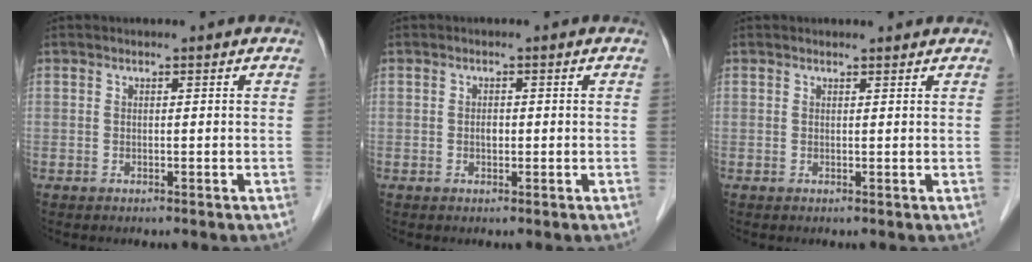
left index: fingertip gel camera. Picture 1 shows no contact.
{"total": 1.0, "force": [-0.2, 0.6, 0.7], "torque": [-0.013, 0.000, -0.004]}
{"total": 1.9, "force": [1.9, 0.4, 0.3], "torque": [-0.012, 0.005, 0.022]}